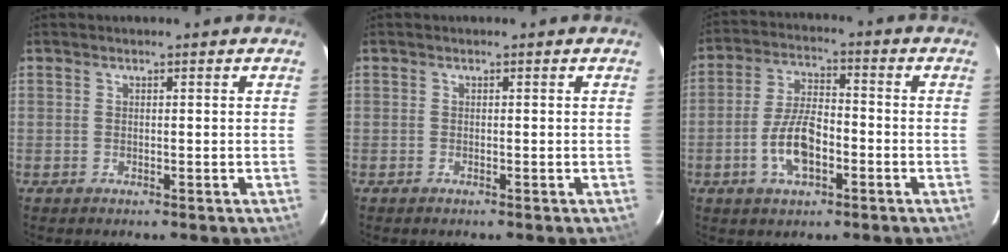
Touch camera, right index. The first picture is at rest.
{"total": 0.0}
{"total": 9.3, "force": [-3.5, 4.1, 7.6], "torque": [-0.156, 0.005, -0.061]}